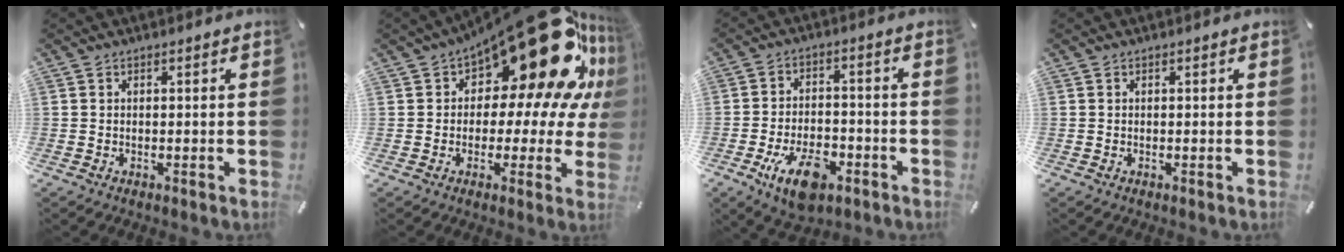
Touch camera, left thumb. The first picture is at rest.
{"total": 26.1, "force": [12.6, 12.2, 19.4], "torque": [-0.256, -0.098, 0.218]}
{"total": 11.1, "force": [-5.5, 6.0, 7.6], "torque": [-0.139, 0.019, -0.095]}
{"total": 0.0}